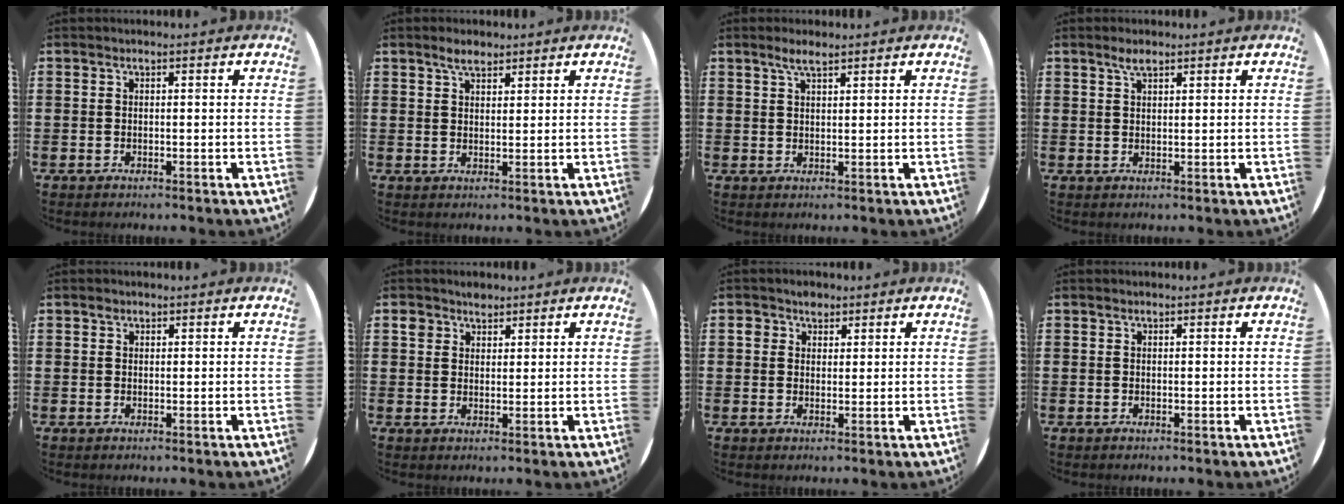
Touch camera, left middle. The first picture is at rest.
{"total": 2.8, "force": [2.3, 1.1, 1.3], "torque": [-0.020, 0.002, 0.040]}
{"total": 2.6, "force": [2.0, 0.5, 1.6], "torque": [-0.033, 0.005, 0.035]}
{"total": 2.0, "force": [1.5, 0.6, 1.2], "torque": [-0.019, 0.001, 0.024]}
{"total": 0.7, "force": [0.5, 0.4, 0.1], "torque": [0.006, -0.001, 0.008]}
{"total": 2.5, "force": [2.0, 1.4, 0.2], "torque": [0.008, -0.002, 0.037]}
{"total": 2.3, "force": [1.7, 1.6, 0.4], "torque": [-0.003, 0.003, 0.030]}
{"total": 0.0}